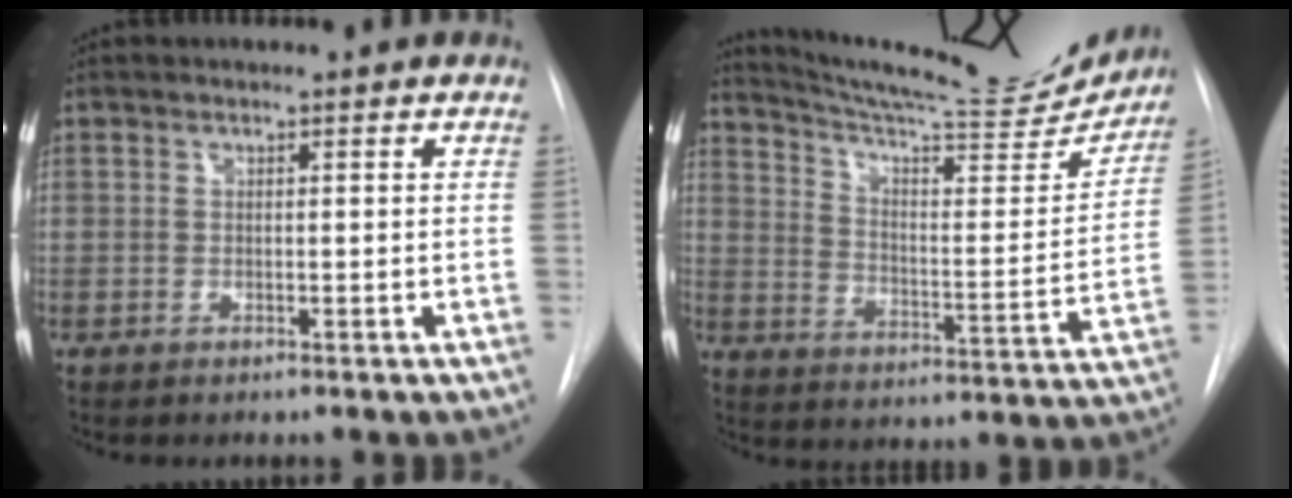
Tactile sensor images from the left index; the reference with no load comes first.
{"total": 23.6, "force": [21.9, 2.6, 8.4], "torque": [-0.130, -0.057, 0.297]}